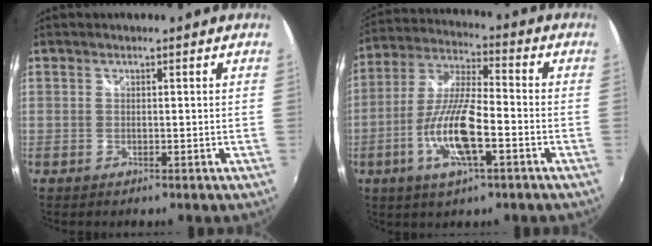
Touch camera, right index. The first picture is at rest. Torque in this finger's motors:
{"motor_torque": [2.14, 0.00, 1.05, 0.21]}